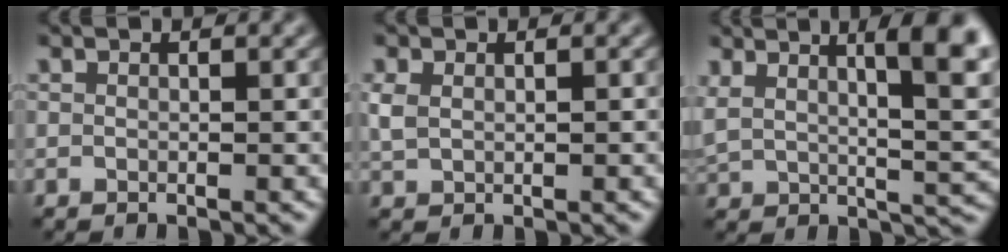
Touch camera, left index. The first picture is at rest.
{"total": 1.5, "force": [0.1, 1.1, 1.0], "torque": [-0.028, -0.001, 0.009]}
{"total": 10.1, "force": [4.6, 3.4, 8.3], "torque": [-0.103, 0.017, 0.070]}